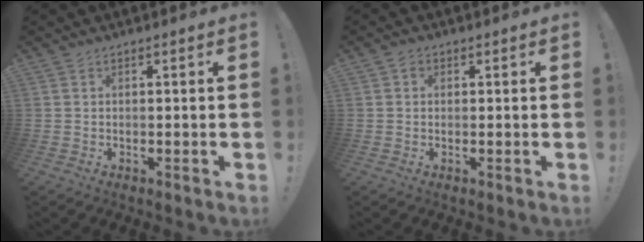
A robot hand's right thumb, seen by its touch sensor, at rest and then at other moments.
{"total": 1.2, "force": [0.3, 1.0, 0.4], "torque": [-0.007, 0.006, 0.004]}